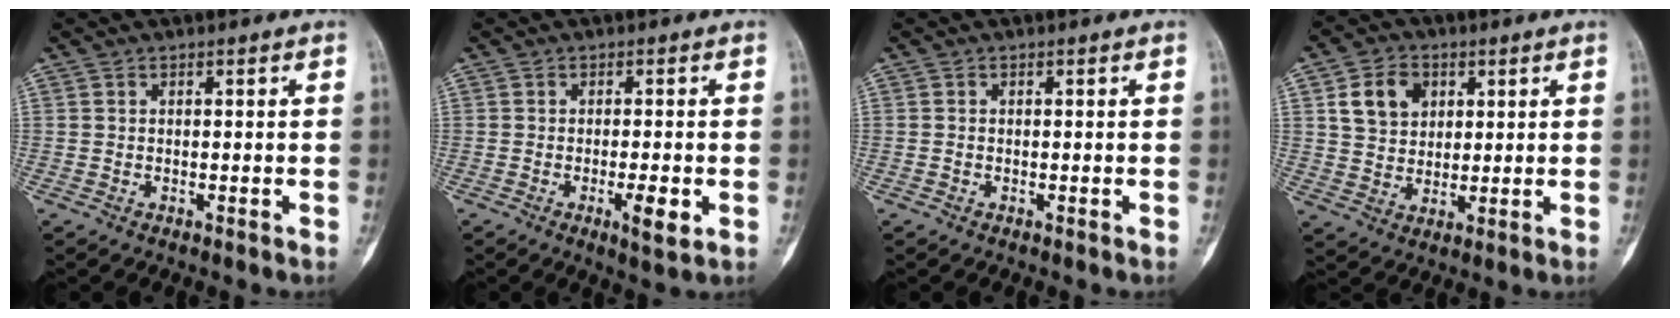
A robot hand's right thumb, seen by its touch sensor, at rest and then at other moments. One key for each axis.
{"total": 4.5, "fx": -1.4, "fy": 1.0, "fz": 4.2, "tx": -0.066, "ty": -0.008, "tz": -0.021}
{"total": 0.0}
{"total": 8.9, "fx": 3.1, "fy": 6.9, "fz": 4.6, "tx": -0.053, "ty": -0.006, "tz": 0.059}